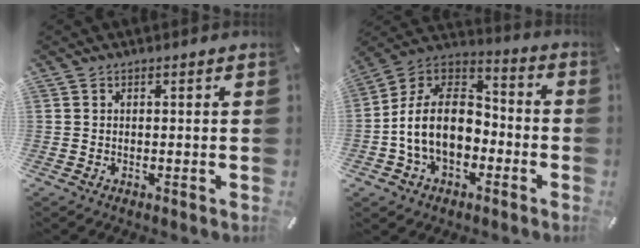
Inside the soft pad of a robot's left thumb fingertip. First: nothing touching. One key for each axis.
{"total": 15.6, "fx": -4.0, "fy": 11.6, "fz": 9.7, "tx": -0.205, "ty": 0.025, "tz": -0.075}